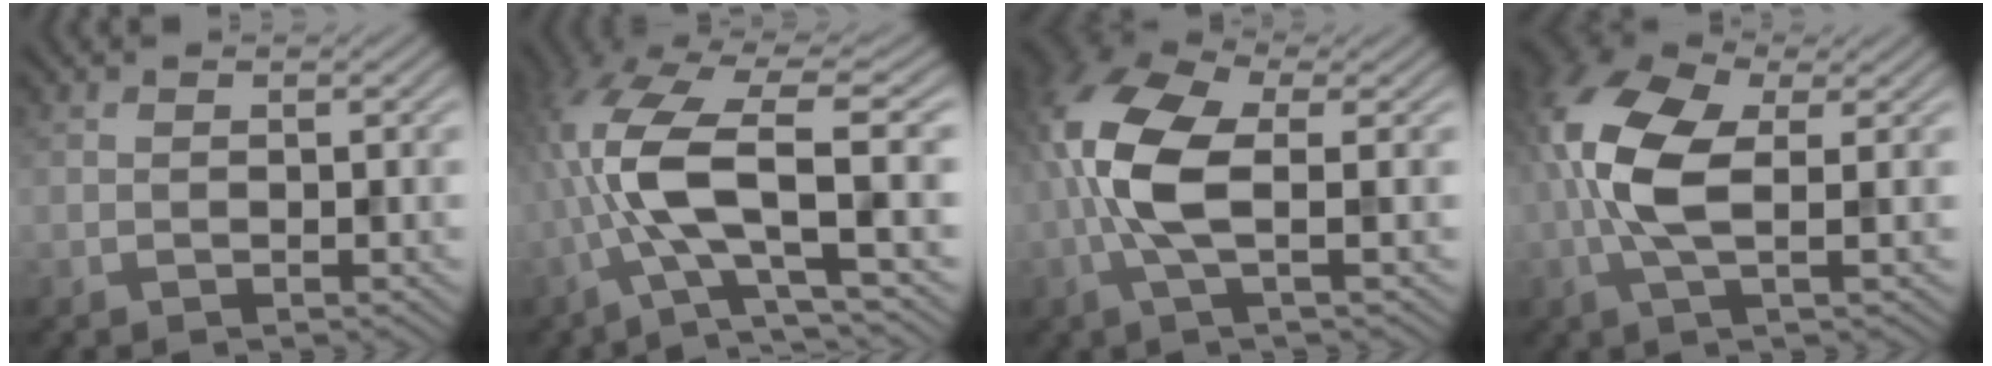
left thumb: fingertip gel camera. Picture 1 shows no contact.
{"total": 12.6, "force": [-1.2, 3.9, 11.9], "torque": [-0.264, 0.004, -0.030]}
{"total": 9.2, "force": [-0.5, 3.4, 8.5], "torque": [-0.196, 0.016, -0.020]}
{"total": 9.7, "force": [0.2, 4.3, 8.7], "torque": [-0.205, 0.016, -0.008]}